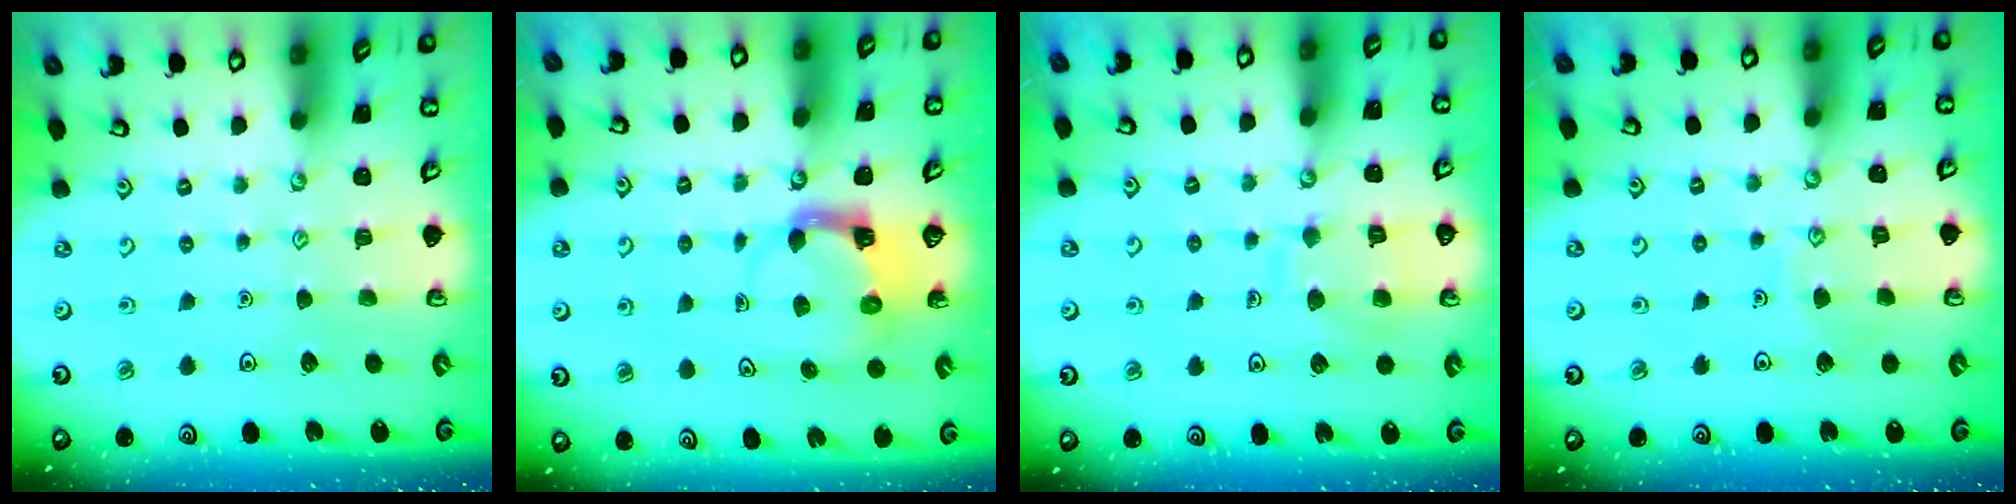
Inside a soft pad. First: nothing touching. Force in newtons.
{"total": 4.0, "press": 4.0, "slide": 0.6}
{"total": 9.0, "press": 9.0, "slide": 0.9}
{"total": 6.2, "press": 6.2, "slide": 0.5}